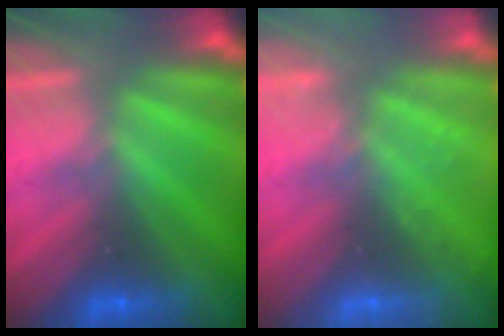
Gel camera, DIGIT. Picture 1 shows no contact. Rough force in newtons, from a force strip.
{"total": 2.2}